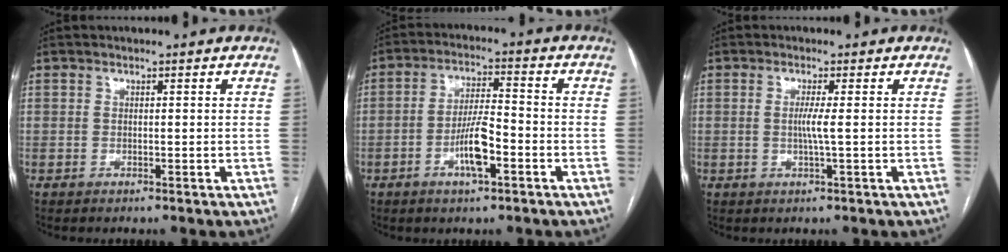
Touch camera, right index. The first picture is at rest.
{"total": 7.2, "force": [-2.9, 1.4, 6.4], "torque": [-0.127, 0.004, -0.053]}
{"total": 2.4, "force": [0.0, -0.5, 2.3], "torque": [-0.047, -0.002, -0.002]}